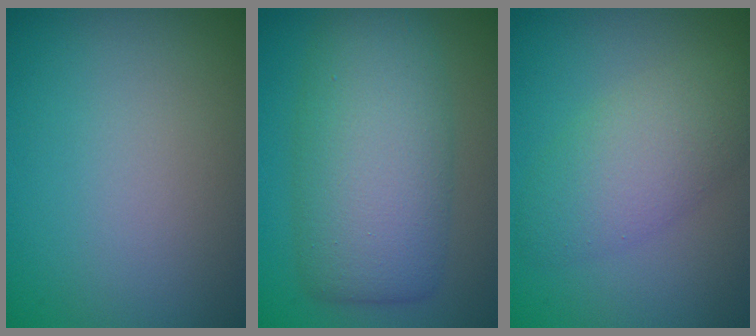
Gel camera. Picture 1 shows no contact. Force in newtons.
{"total": 7.9, "press": 7.9, "slide": 0.3}
{"total": 4.2, "press": 4.2, "slide": 0.1}